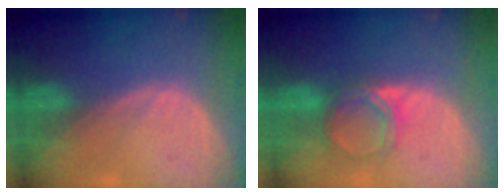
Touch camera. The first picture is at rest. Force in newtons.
{"total": 5.0, "press": 4.6, "slide": 2.1}